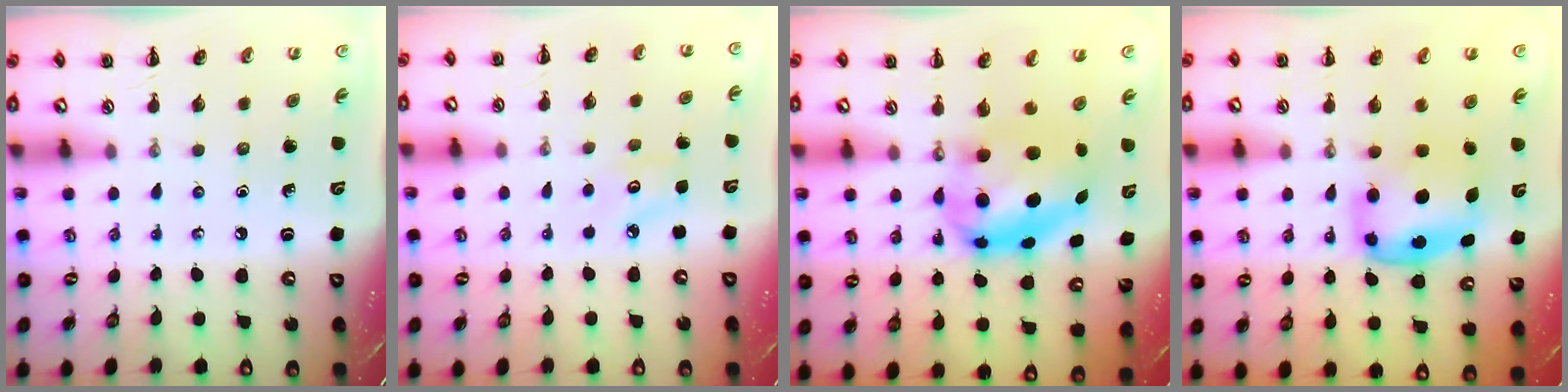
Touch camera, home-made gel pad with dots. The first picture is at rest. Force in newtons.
{"total": 3.4, "press": 3.3, "slide": 0.8}
{"total": 7.5, "press": 7.3, "slide": 1.6}
{"total": 5.9, "press": 5.7, "slide": 1.3}